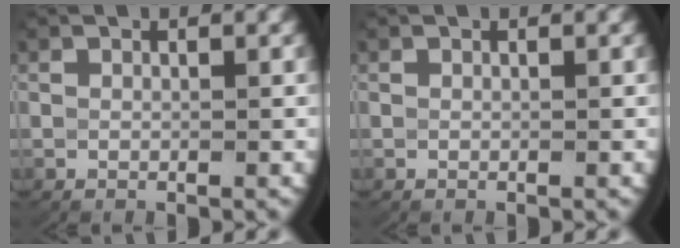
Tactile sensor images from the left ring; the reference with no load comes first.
{"total": 0.0}